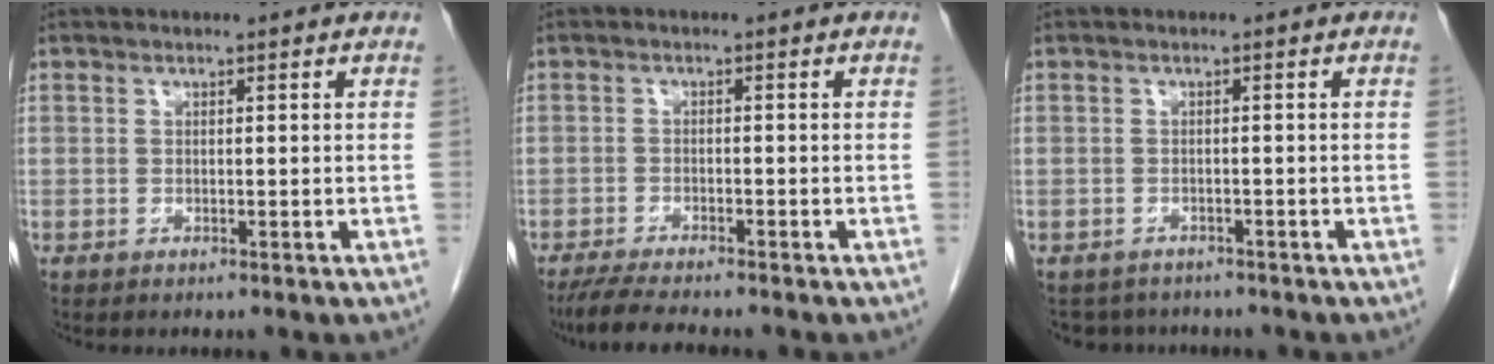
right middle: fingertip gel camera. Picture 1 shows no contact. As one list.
[{"total": 6.1, "force": [-5.2, 0.4, 3.0], "torque": [-0.053, -0.019, -0.088]}, {"total": 4.1, "force": [-3.7, 1.8, 0.0], "torque": [0.002, 0.002, -0.051]}]